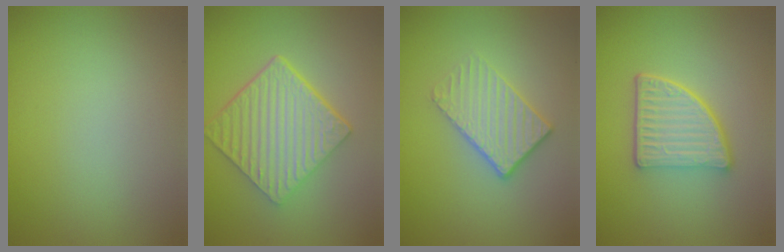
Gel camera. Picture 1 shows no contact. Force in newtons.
{"total": 6.6, "press": 4.6, "slide": 4.7}
{"total": 3.2, "press": 2.8, "slide": 1.5}
{"total": 4.9, "press": 3.8, "slide": 3.1}